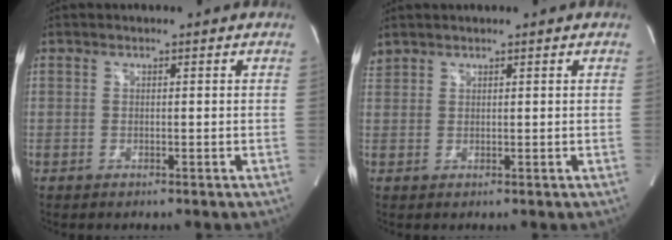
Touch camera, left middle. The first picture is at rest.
{"total": 1.8, "force": [1.8, 0.3, 0.3], "torque": [-0.019, 0.023, 0.040]}